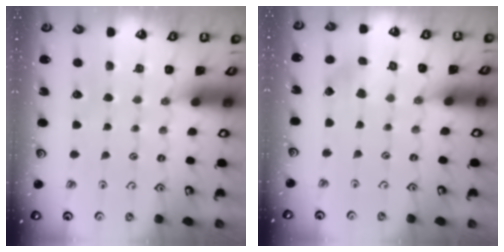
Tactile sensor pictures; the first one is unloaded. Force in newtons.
{"total": 2.1, "press": 2.1, "slide": 0.2}